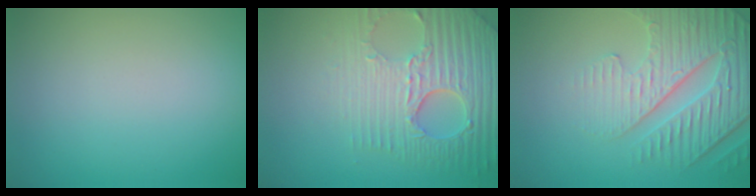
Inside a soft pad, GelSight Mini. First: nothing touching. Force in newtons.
{"total": 8.1, "press": 5.7, "slide": 5.7}
{"total": 5.1, "press": 4.7, "slide": 1.9}